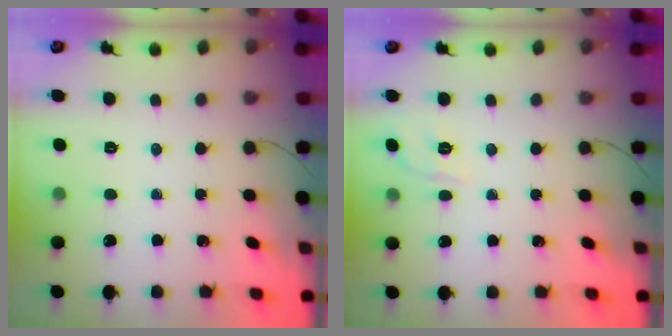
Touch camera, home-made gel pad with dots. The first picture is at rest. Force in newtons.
{"total": 5.6, "press": 5.4, "slide": 1.6}